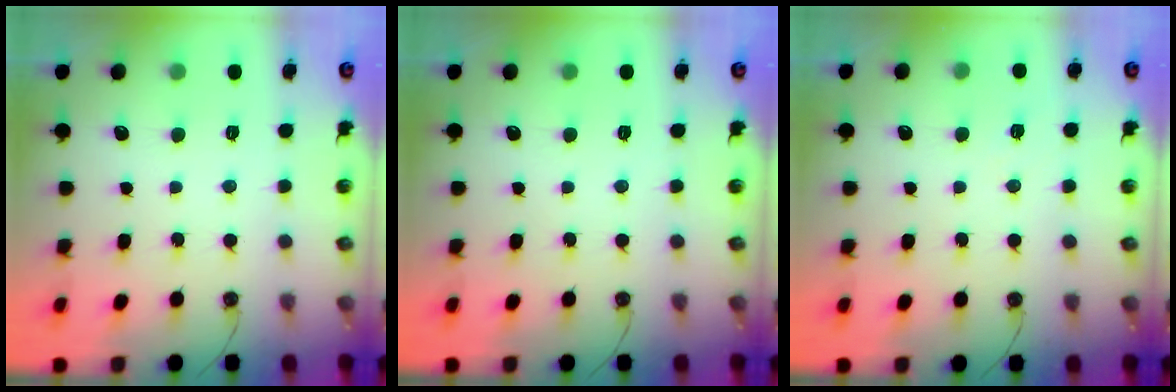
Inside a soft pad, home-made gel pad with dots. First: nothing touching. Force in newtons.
{"total": 0.0}
{"total": 5.8, "press": 5.1, "slide": 2.7}